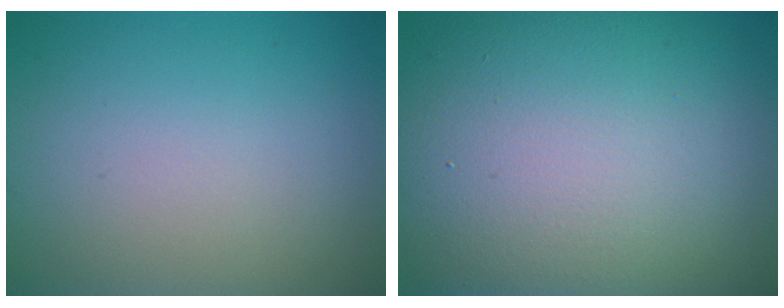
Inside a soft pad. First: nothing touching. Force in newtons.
{"total": 17.2, "press": 17.2, "slide": 1.1}